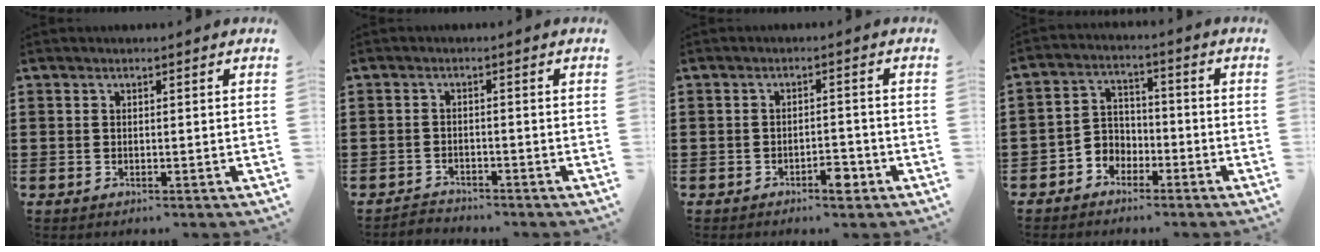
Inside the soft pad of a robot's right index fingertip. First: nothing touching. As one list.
[{"total": 1.9, "force": [-1.9, 0.4, -0.2], "torque": [-0.003, 0.003, -0.043]}, {"total": 3.2, "force": [-2.1, 1.1, 2.1], "torque": [-0.034, 0.005, -0.040]}, {"total": 3.6, "force": [-2.7, 2.4, 0.4], "torque": [-0.020, 0.005, -0.059]}]